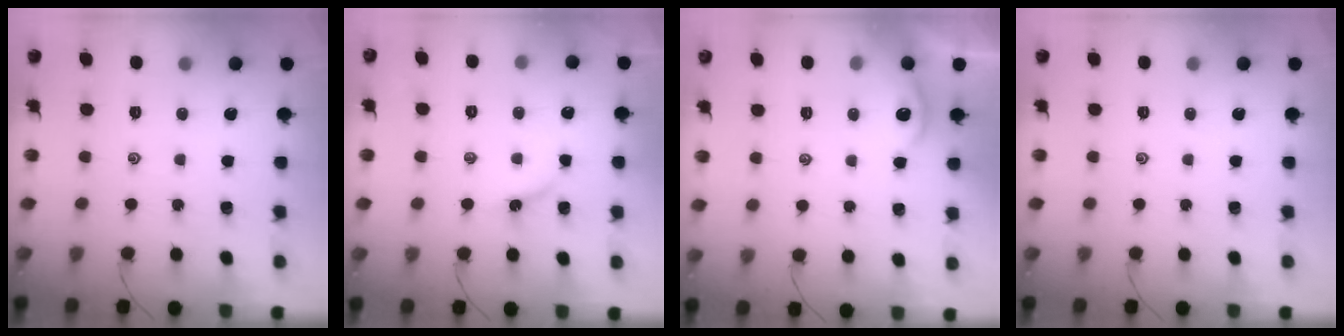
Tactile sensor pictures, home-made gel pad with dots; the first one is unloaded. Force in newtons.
{"total": 4.2, "press": 4.2, "slide": 0.4}
{"total": 2.5, "press": 2.5, "slide": 0.3}
{"total": 0.0}